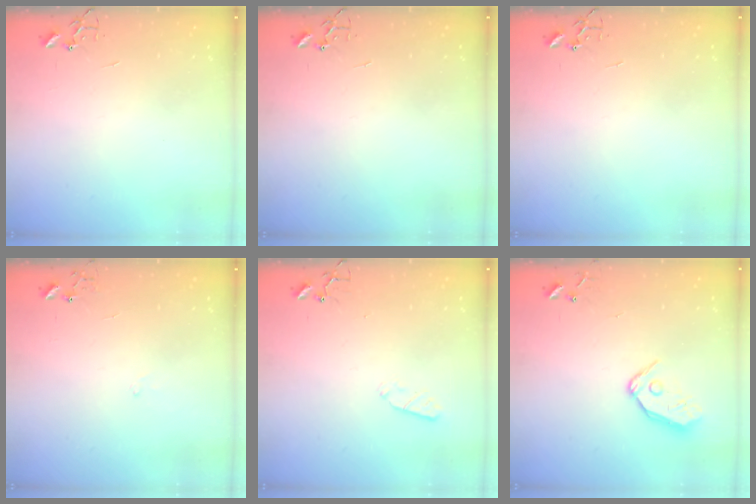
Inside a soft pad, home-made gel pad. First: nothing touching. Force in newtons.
{"total": 0.0}
{"total": 0.0}
{"total": 5.8, "press": 5.8, "slide": 0.7}
{"total": 3.2, "press": 3.1, "slide": 0.5}
{"total": 9.8, "press": 9.7, "slide": 1.3}